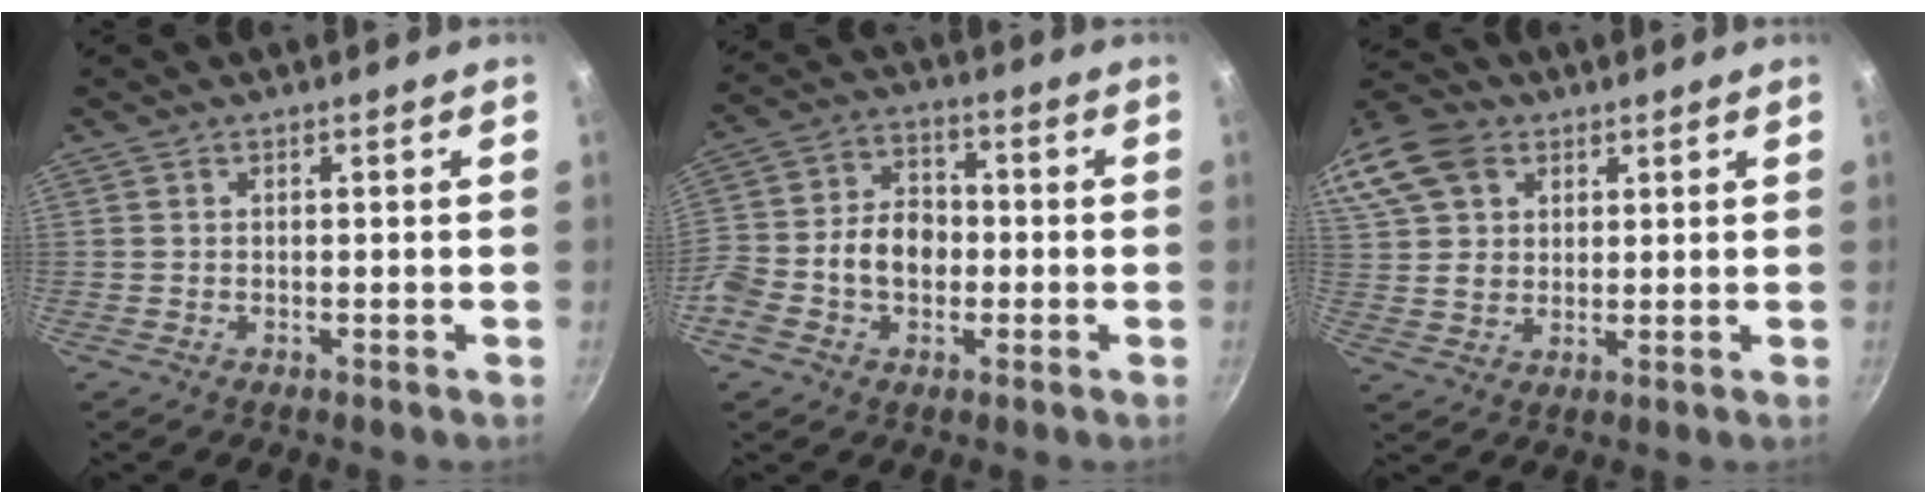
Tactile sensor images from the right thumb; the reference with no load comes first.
{"total": 12.4, "force": [-2.2, 9.0, 8.2], "torque": [-0.125, 0.032, -0.055]}
{"total": 21.6, "force": [9.5, 16.1, 10.7], "torque": [-0.265, 0.039, 0.176]}